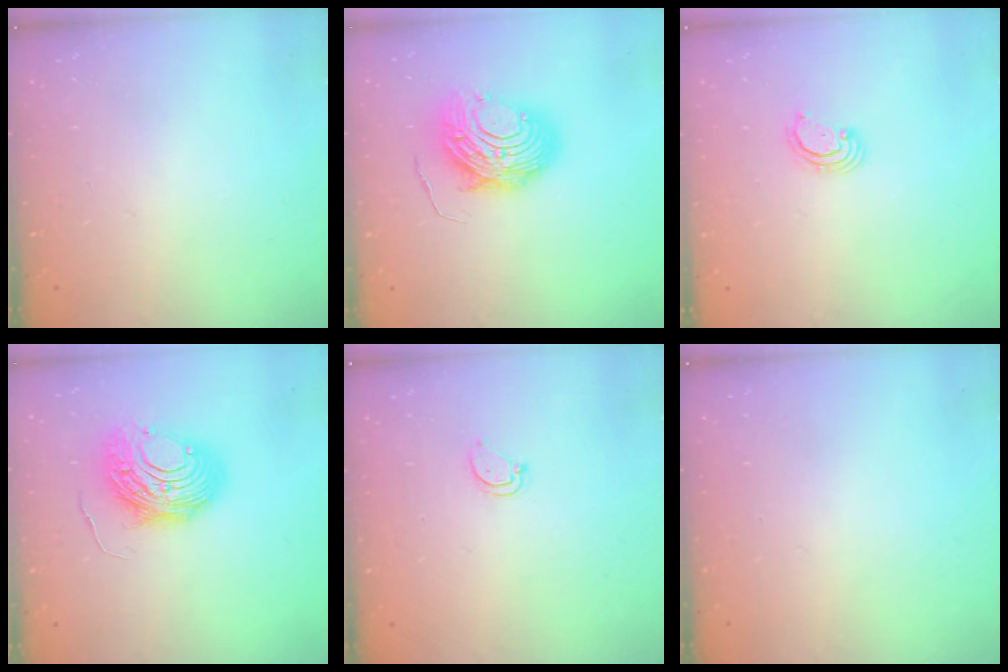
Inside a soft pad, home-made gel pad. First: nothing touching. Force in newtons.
{"total": 12.8, "press": 12.7, "slide": 1.1}
{"total": 2.7, "press": 2.7, "slide": 0.3}
{"total": 12.3, "press": 12.2, "slide": 0.9}
{"total": 3.6, "press": 3.6, "slide": 0.2}
{"total": 0.0}